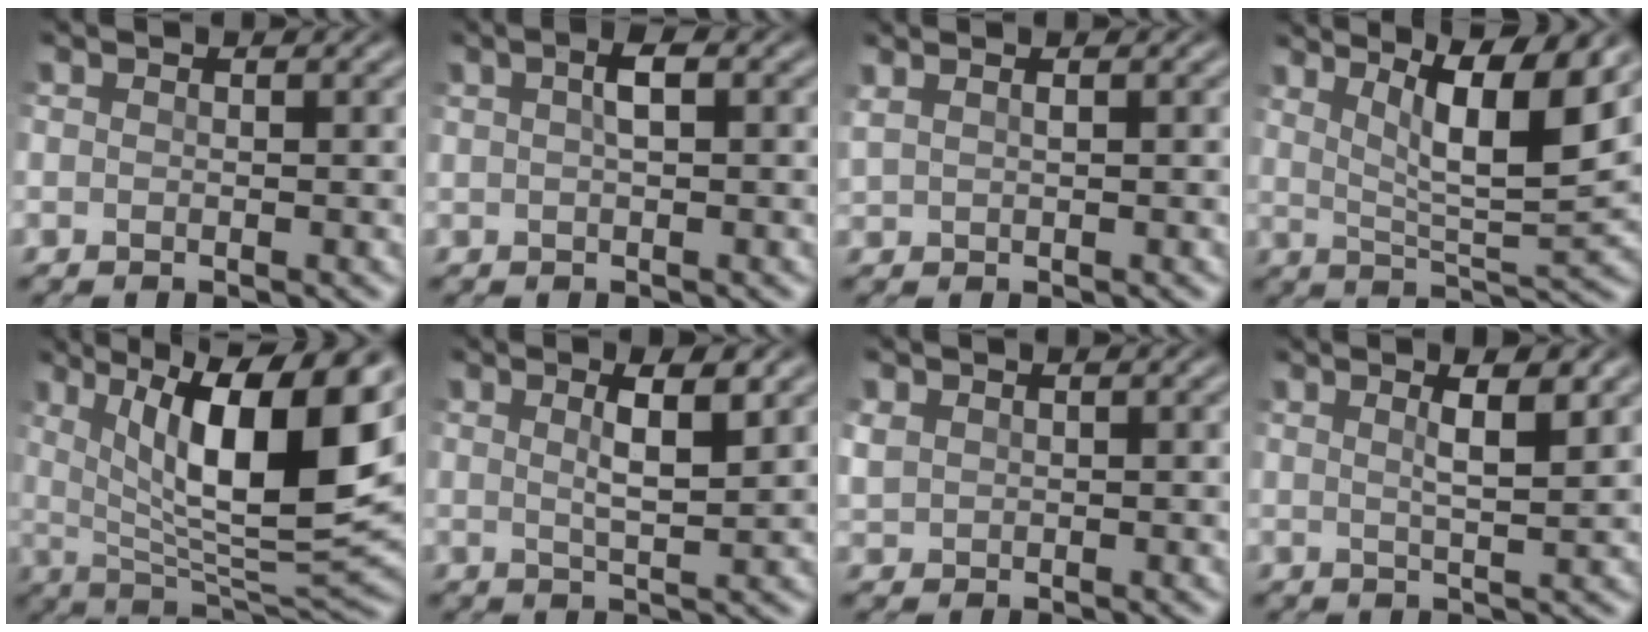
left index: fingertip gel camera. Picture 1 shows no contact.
{"total": 1.9, "force": [0.5, 0.6, 1.8], "torque": [-0.036, 0.006, 0.007]}
{"total": 1.2, "force": [0.8, 0.4, 0.8], "torque": [-0.019, -0.001, 0.018]}
{"total": 9.8, "force": [4.8, 2.1, 8.3], "torque": [-0.126, 0.001, 0.081]}
{"total": 13.1, "force": [3.9, 4.0, 11.8], "torque": [-0.185, -0.008, 0.064]}
{"total": 4.0, "force": [1.7, 0.9, 3.5], "torque": [-0.058, 0.000, 0.026]}
{"total": 1.2, "force": [0.6, 0.8, 0.4], "torque": [-0.017, -0.001, 0.016]}
{"total": 4.3, "force": [2.1, 1.0, 3.5], "torque": [-0.040, 0.010, 0.017]}